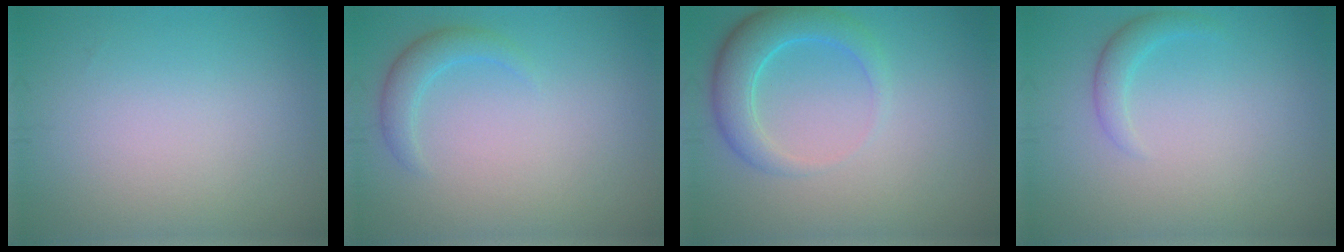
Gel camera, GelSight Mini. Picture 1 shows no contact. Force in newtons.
{"total": 2.1, "press": 2.1, "slide": 0.2}
{"total": 4.2, "press": 4.2, "slide": 0.3}
{"total": 1.5, "press": 1.5, "slide": 0.2}